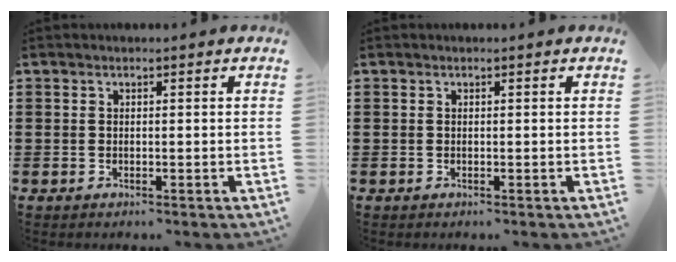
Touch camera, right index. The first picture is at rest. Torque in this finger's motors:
{"motor_torque": [0.00, 0.00, 0.00, 0.00]}